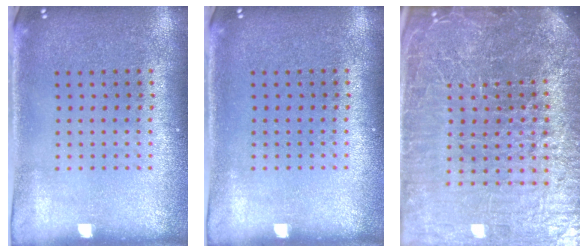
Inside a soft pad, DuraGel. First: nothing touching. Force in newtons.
{"total": 0.0}
{"total": 7.2, "press": 6.3, "slide": 3.6}